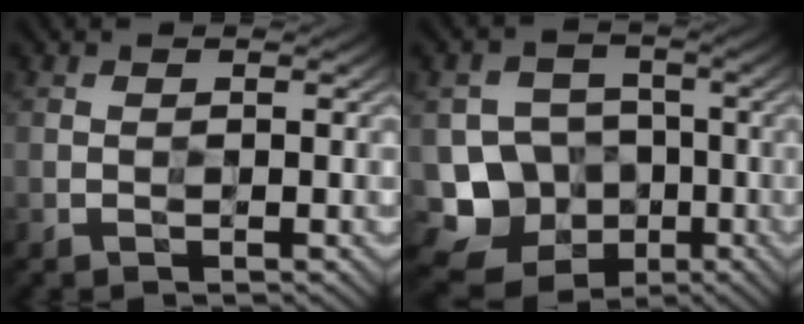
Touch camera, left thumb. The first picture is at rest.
{"total": 11.6, "force": [-5.2, 9.9, 3.1], "torque": [-0.087, -0.035, -0.098]}